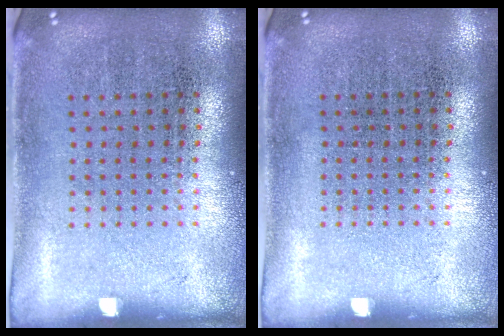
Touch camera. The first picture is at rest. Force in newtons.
{"total": 0.0}